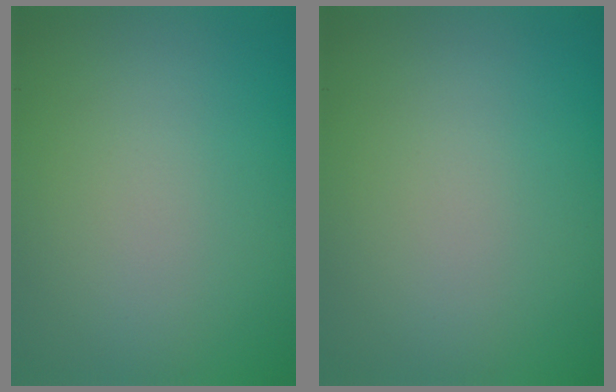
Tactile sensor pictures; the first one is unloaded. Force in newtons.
{"total": 0.0}